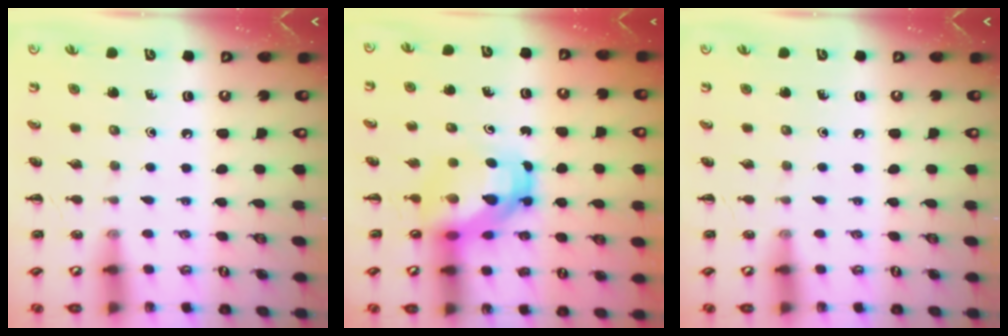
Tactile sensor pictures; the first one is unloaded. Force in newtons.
{"total": 5.5, "press": 5.3, "slide": 1.6}
{"total": 0.0}